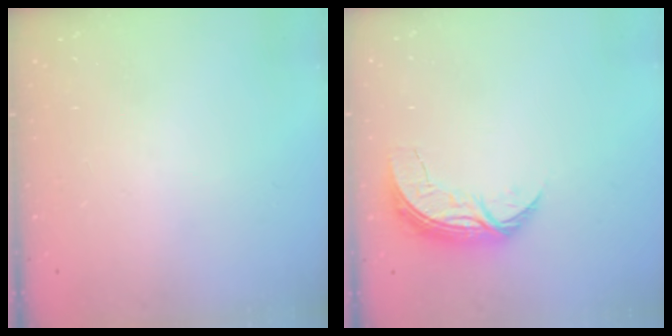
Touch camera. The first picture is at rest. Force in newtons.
{"total": 7.1, "press": 7.1, "slide": 0.6}